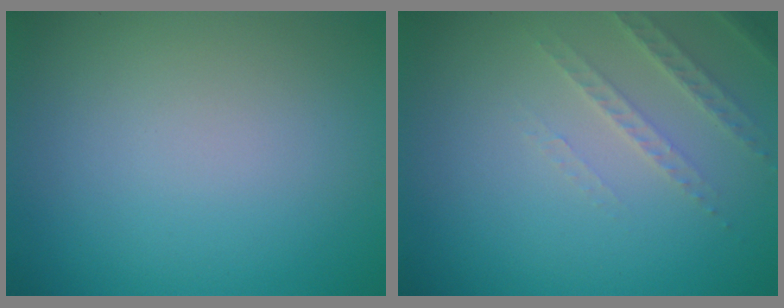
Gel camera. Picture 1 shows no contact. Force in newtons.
{"total": 2.2, "press": 2.1, "slide": 0.7}